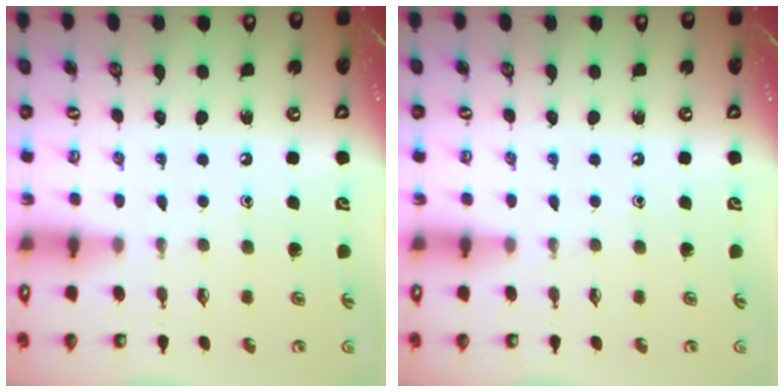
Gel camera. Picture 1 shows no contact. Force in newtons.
{"total": 0.0}